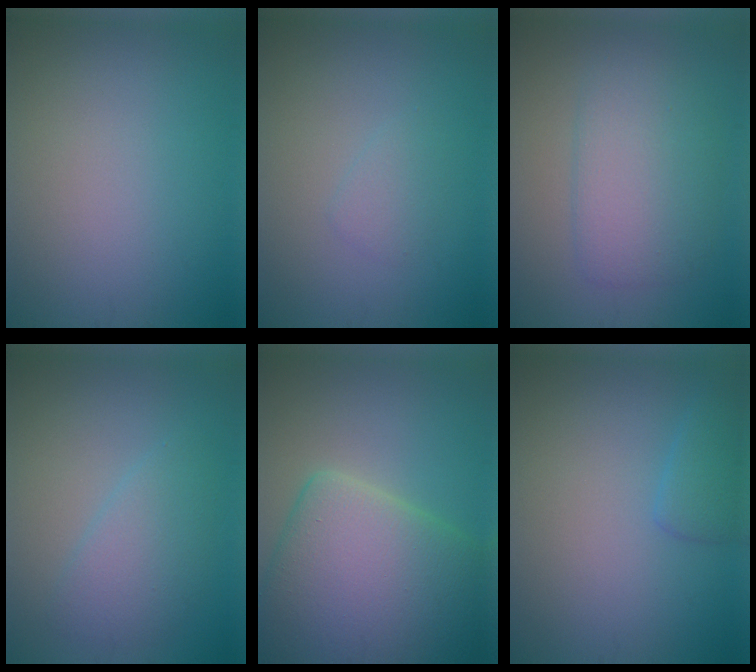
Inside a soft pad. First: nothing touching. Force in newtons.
{"total": 1.1, "press": 1.1, "slide": 0.1}
{"total": 4.6, "press": 4.5, "slide": 0.2}
{"total": 3.0, "press": 3.0, "slide": 0.2}
{"total": 11.3, "press": 11.2, "slide": 0.4}
{"total": 1.8, "press": 1.8, "slide": 0.2}